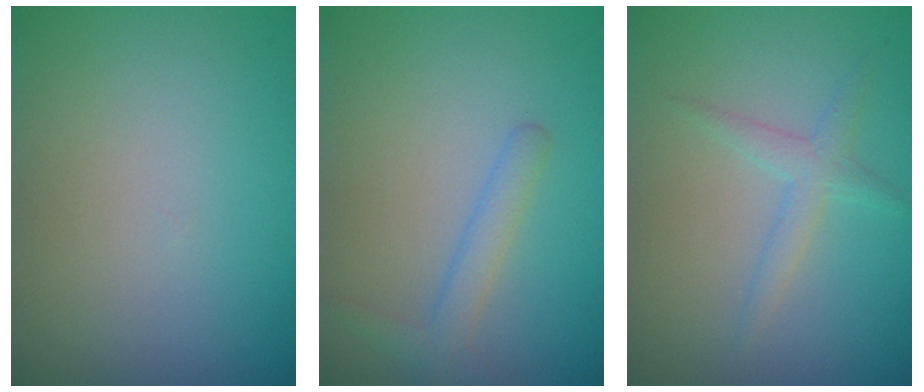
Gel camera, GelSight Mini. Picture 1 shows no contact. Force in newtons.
{"total": 2.0, "press": 1.9, "slide": 0.1}
{"total": 1.8, "press": 1.8, "slide": 0.0}